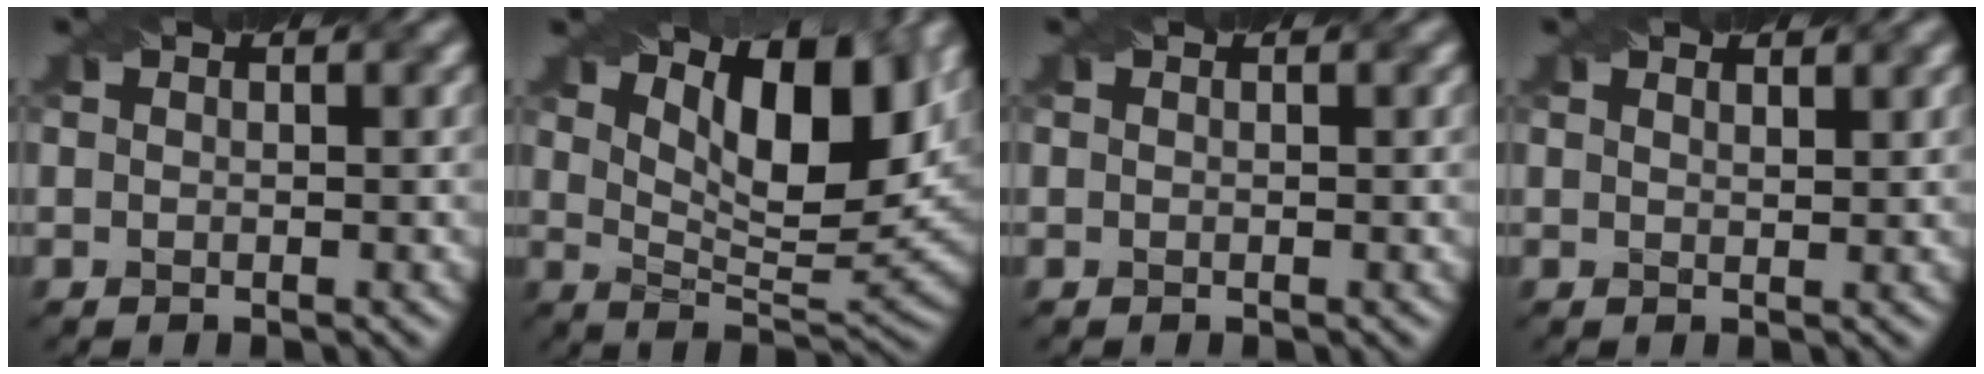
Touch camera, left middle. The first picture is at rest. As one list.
[{"total": 10.1, "force": [4.5, 3.8, 8.2], "torque": [-0.131, 0.001, 0.075]}, {"total": 0.0}, {"total": 1.6, "force": [1.3, 0.4, 0.8], "torque": [-0.005, -0.002, 0.010]}]